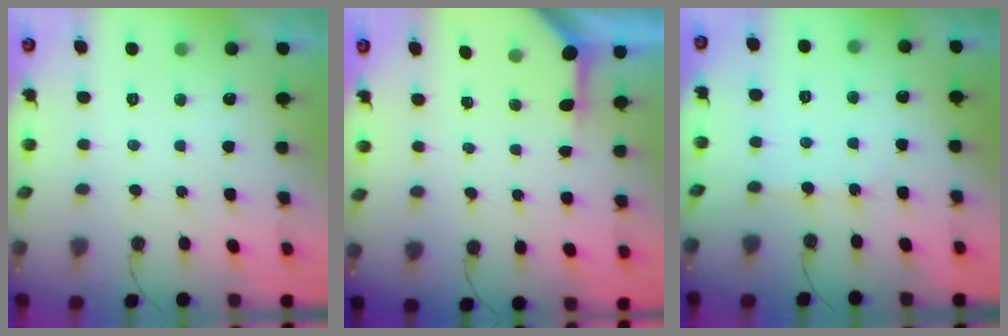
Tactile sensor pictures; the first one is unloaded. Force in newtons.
{"total": 3.6, "press": 3.5, "slide": 0.5}
{"total": 2.9, "press": 2.9, "slide": 0.5}